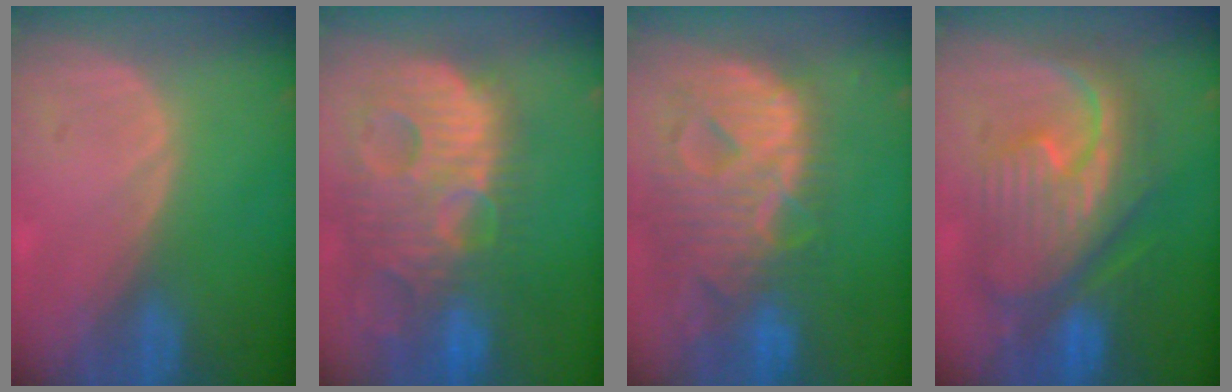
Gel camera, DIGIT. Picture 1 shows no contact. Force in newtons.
{"total": 14.5, "press": 12.5, "slide": 7.3}
{"total": 13.1, "press": 11.2, "slide": 6.9}
{"total": 12.1, "press": 12.0, "slide": 1.4}